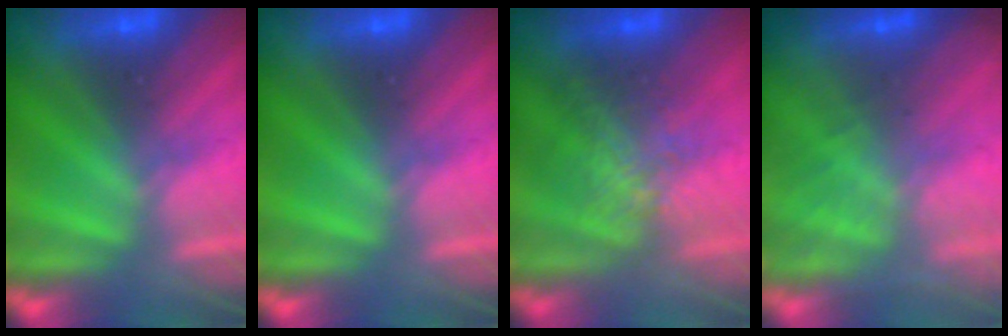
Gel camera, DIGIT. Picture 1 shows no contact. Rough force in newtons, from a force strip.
{"total": 0.0}
{"total": 2.7}
{"total": 7.6}